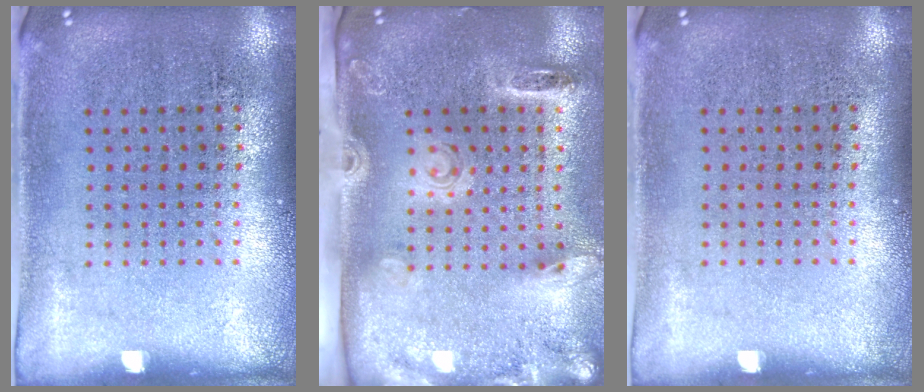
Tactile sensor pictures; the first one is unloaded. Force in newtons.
{"total": 2.7, "press": 1.9, "slide": 1.9}
{"total": 0.0}